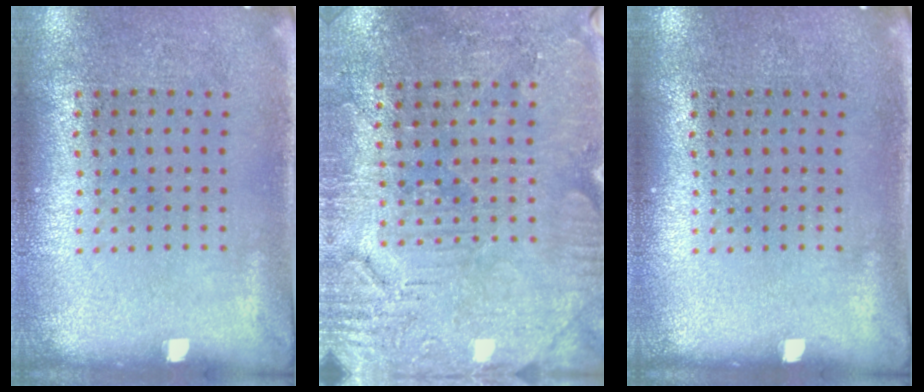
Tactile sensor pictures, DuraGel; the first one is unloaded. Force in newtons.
{"total": 3.0, "press": 2.9, "slide": 0.6}
{"total": 0.0}